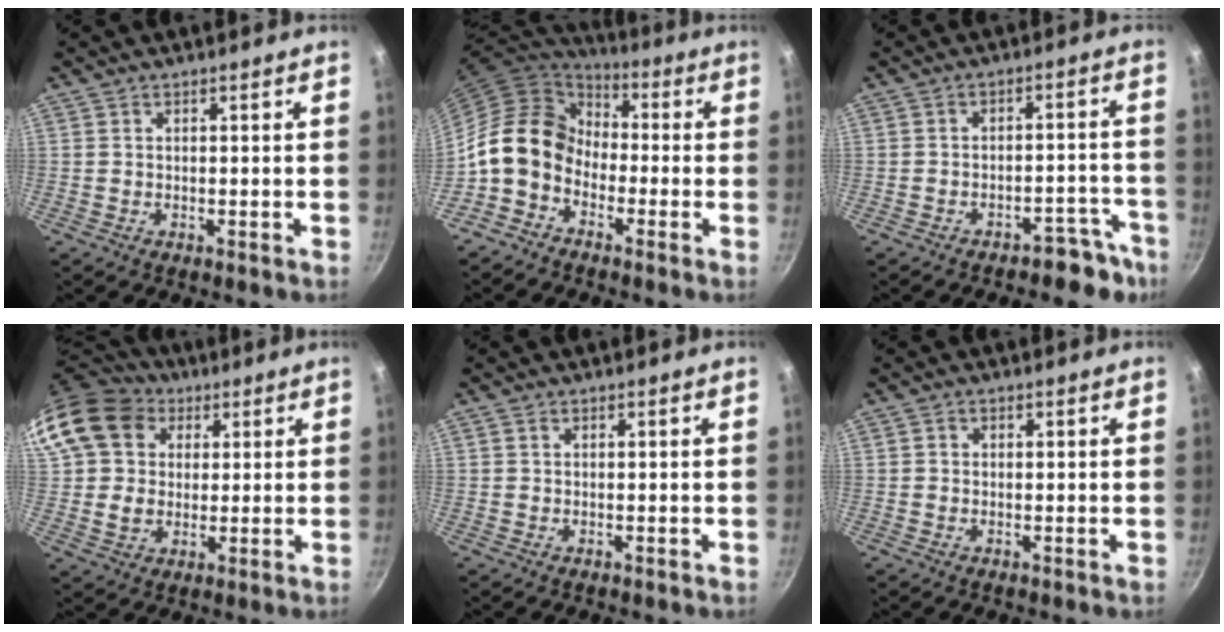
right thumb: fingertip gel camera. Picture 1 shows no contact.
{"total": 12.4, "force": [-3.5, 9.6, 7.0], "torque": [-0.092, 0.051, -0.093]}
{"total": 7.4, "force": [-5.5, 3.8, 3.1], "torque": [0.010, 0.073, -0.054]}
{"total": 17.3, "force": [6.1, 14.0, 8.3], "torque": [-0.150, 0.012, 0.105]}
{"total": 0.5, "force": [0.2, 0.4, 0.3], "torque": [-0.004, 0.001, 0.004]}
{"total": 1.0, "force": [0.1, 0.9, 0.3], "torque": [-0.002, 0.002, 0.000]}